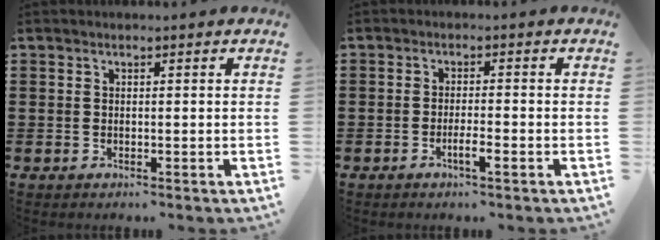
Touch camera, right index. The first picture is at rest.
{"total": 2.5, "force": [-1.3, 0.3, 2.1], "torque": [-0.037, 0.002, -0.023]}